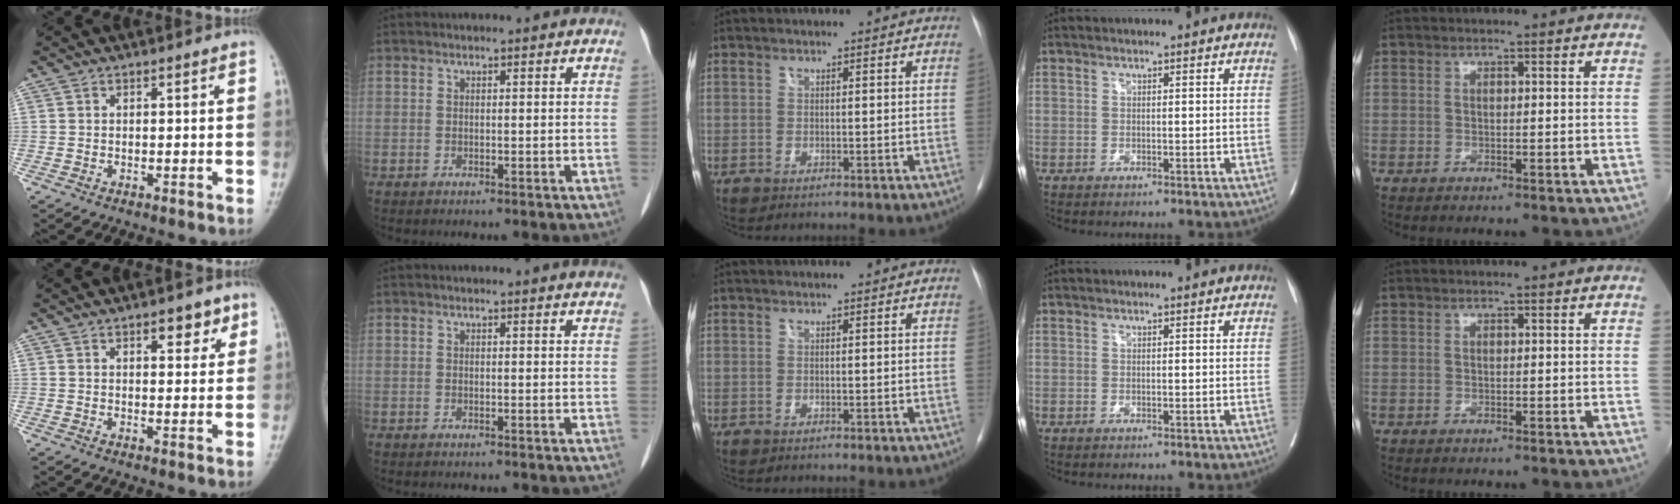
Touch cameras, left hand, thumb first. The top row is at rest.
{"thumb": {"total": 4.7, "force": [2.6, 2.2, 3.3], "torque": [-0.021, -0.009, 0.032]}, "index": {"total": 3.3, "force": [3.2, 0.2, 0.8], "torque": [-0.016, 0.001, 0.019]}}